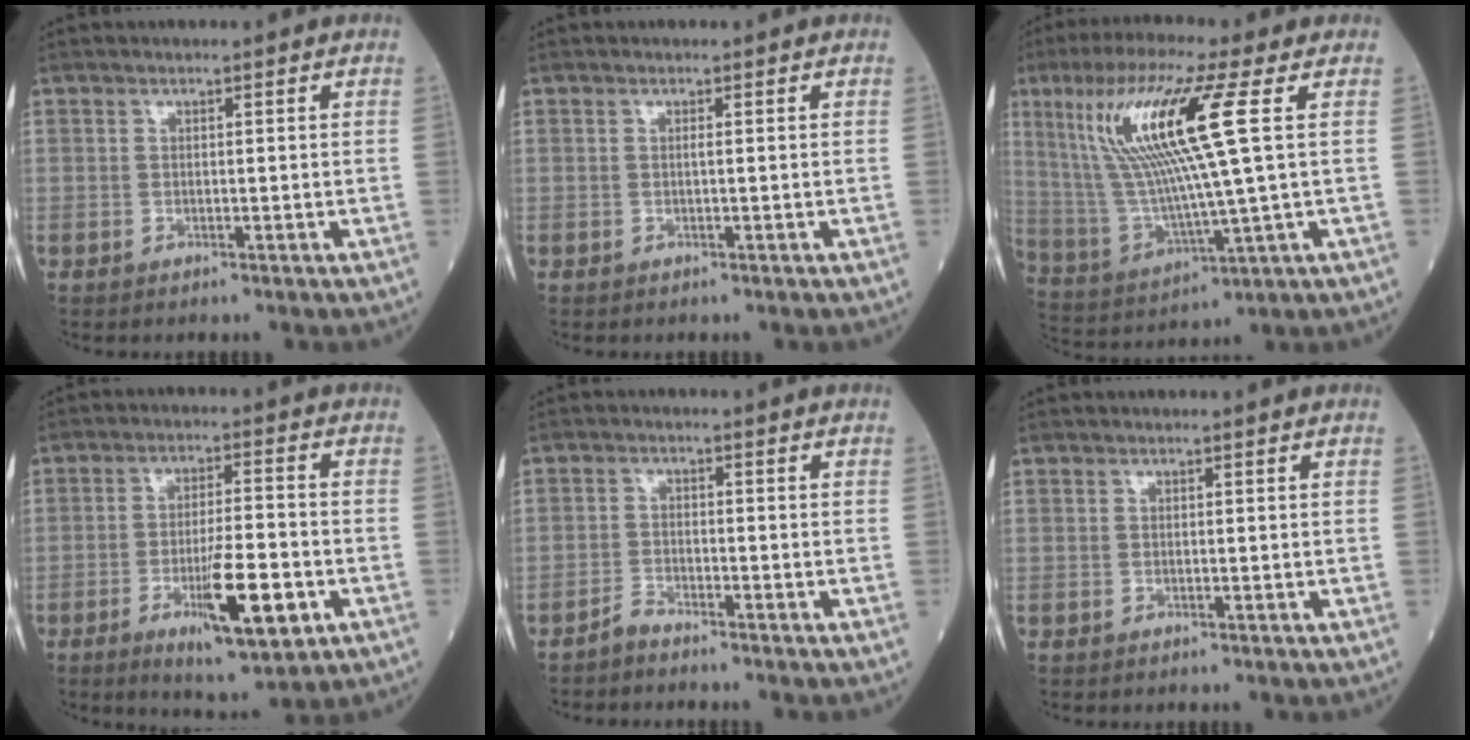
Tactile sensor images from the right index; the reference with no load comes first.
{"total": 0.0}
{"total": 16.6, "force": [5.3, 0.3, 15.8], "torque": [-0.330, 0.006, 0.099]}
{"total": 11.3, "force": [-4.2, 1.8, 10.3], "torque": [-0.172, -0.016, -0.062]}
{"total": 1.7, "force": [-1.7, 0.0, -0.1], "torque": [0.004, -0.004, -0.031]}
{"total": 0.0}